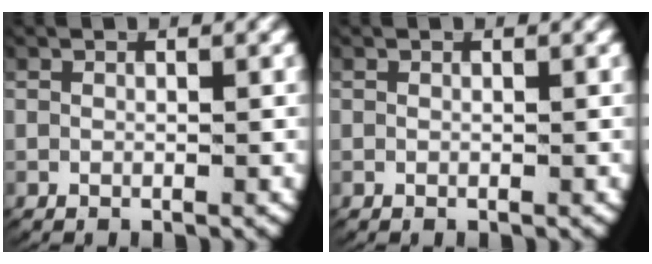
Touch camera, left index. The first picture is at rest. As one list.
[{"total": 0.0}]